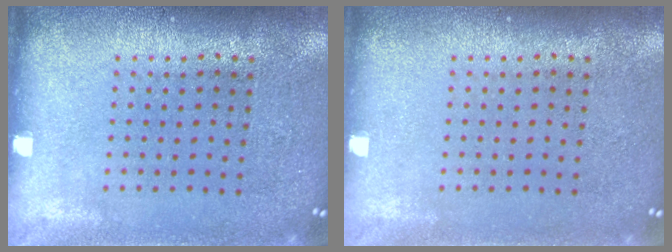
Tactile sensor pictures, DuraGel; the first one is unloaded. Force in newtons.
{"total": 0.0}